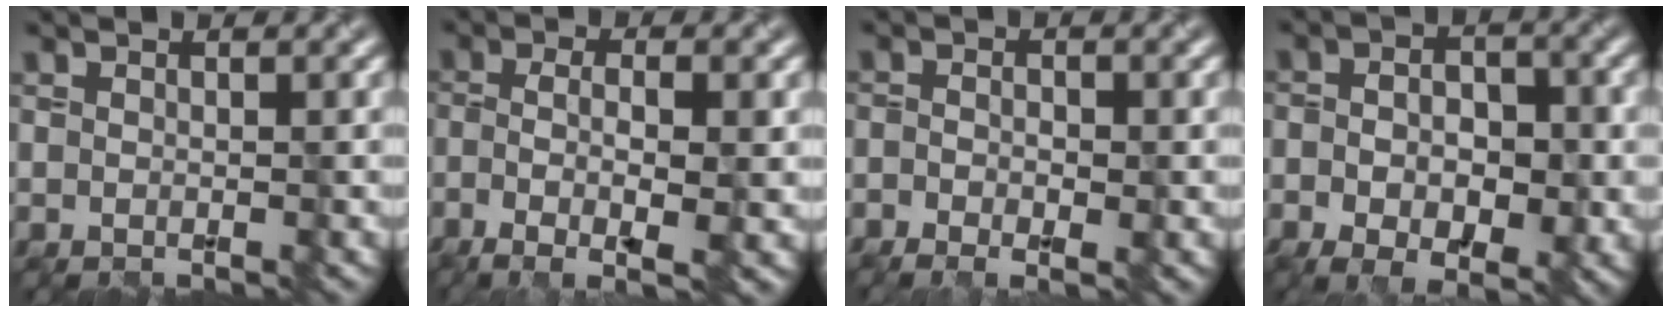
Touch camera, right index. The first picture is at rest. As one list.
[{"total": 4.7, "force": [-1.7, 0.9, 4.3], "torque": [-0.080, -0.005, -0.019]}, {"total": 2.4, "force": [-1.8, 0.5, 1.5], "torque": [-0.028, 0.002, -0.021]}, {"total": 6.2, "force": [-2.5, 3.3, 4.6], "torque": [-0.076, 0.001, -0.034]}]